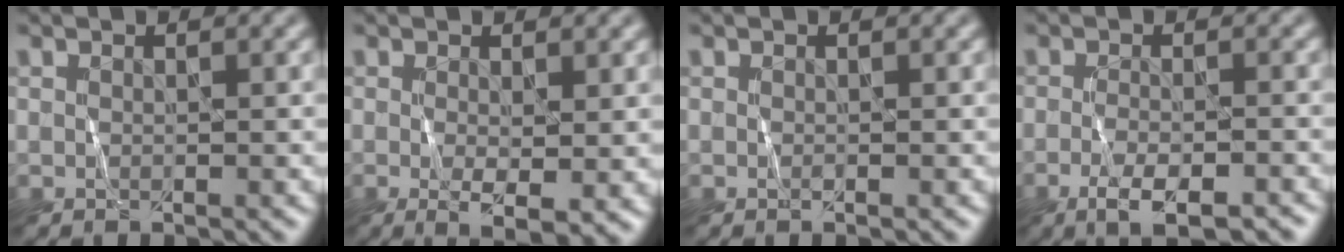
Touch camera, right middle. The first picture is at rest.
{"total": 2.6, "force": [-0.3, 0.6, 2.6], "torque": [-0.045, -0.009, -0.002]}
{"total": 0.0}
{"total": 4.5, "force": [-2.6, 1.2, 3.4], "torque": [-0.064, -0.003, -0.041]}